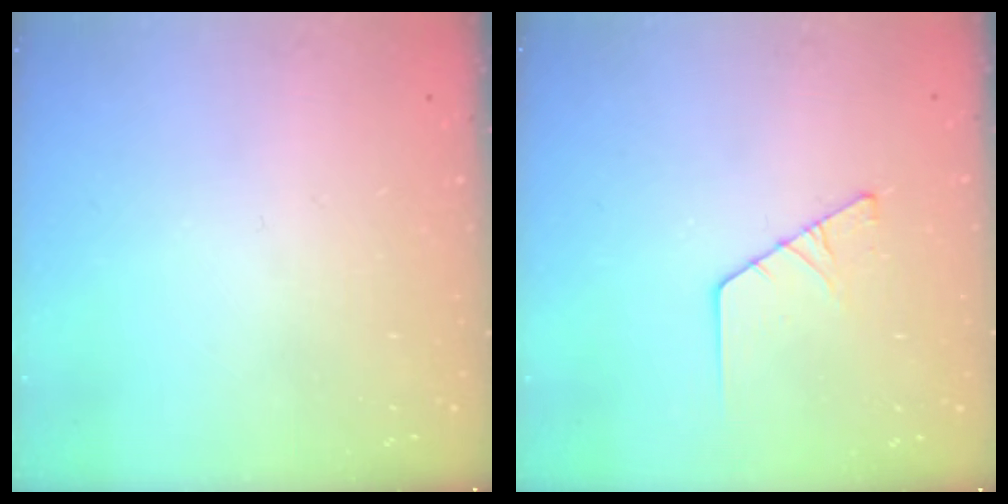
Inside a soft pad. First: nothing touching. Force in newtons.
{"total": 2.5, "press": 2.5, "slide": 0.3}